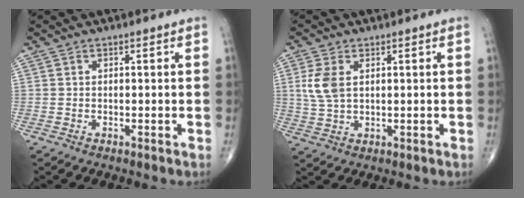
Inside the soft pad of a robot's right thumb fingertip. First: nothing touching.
{"total": 5.5, "force": [1.4, 3.2, 4.3], "torque": [-0.100, 0.000, 0.031]}